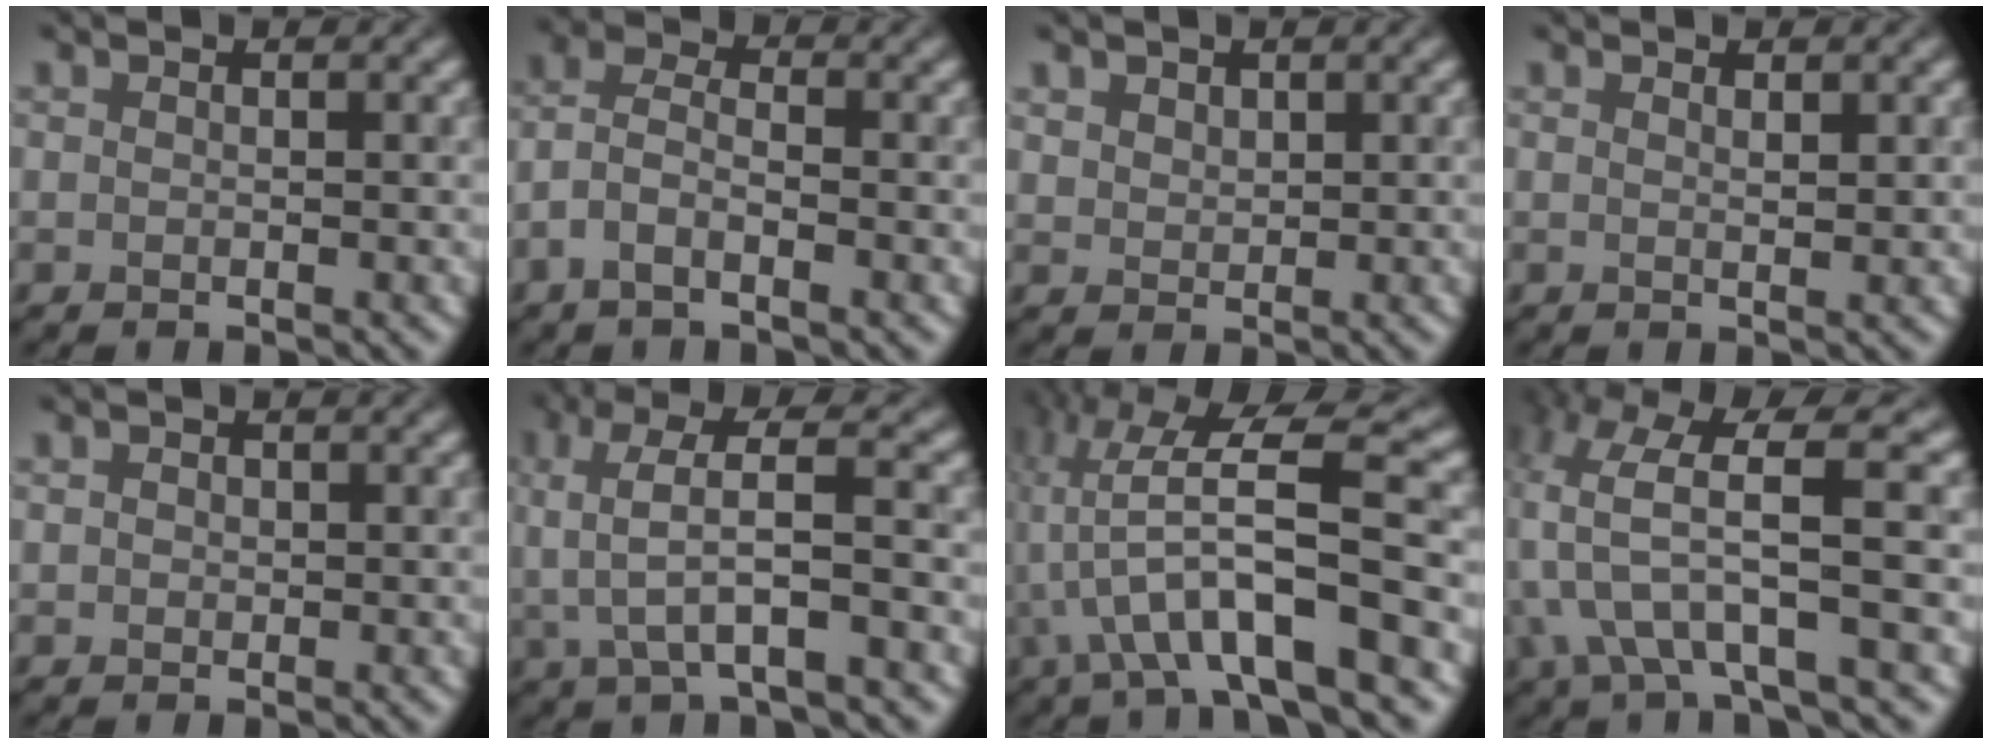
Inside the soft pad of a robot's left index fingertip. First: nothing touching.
{"total": 3.0, "force": [-1.5, 1.3, 2.2], "torque": [-0.049, 0.011, -0.041]}
{"total": 1.4, "force": [0.9, 1.0, 0.2], "torque": [-0.005, 0.004, 0.019]}
{"total": 1.1, "force": [0.5, 0.2, 1.0], "torque": [-0.010, 0.000, 0.009]}
{"total": 1.1, "force": [0.4, 1.0, 0.4], "torque": [-0.004, 0.007, 0.000]}
{"total": 5.5, "force": [0.3, 1.5, 5.3], "torque": [-0.103, 0.010, 0.007]}
{"total": 11.1, "force": [-2.6, 2.9, 10.4], "torque": [-0.192, 0.020, -0.042]}
{"total": 7.1, "force": [-0.9, 2.3, 6.6], "torque": [-0.135, 0.008, -0.014]}